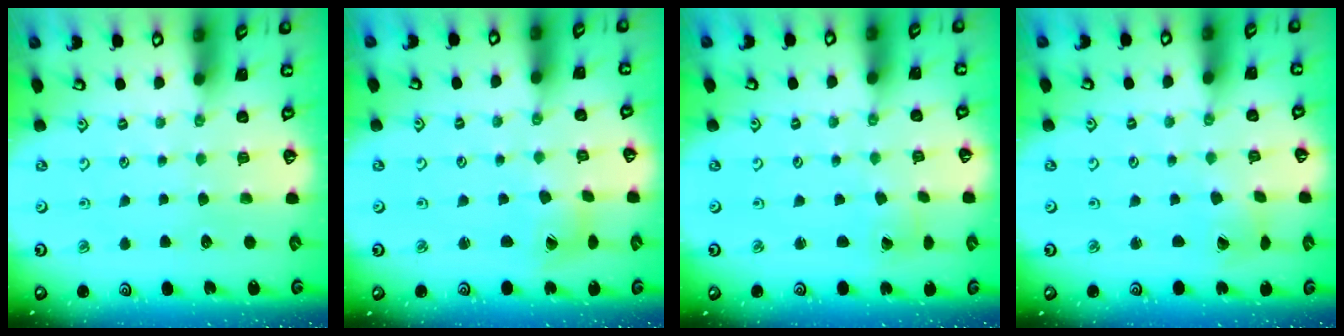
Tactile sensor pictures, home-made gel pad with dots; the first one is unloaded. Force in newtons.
{"total": 3.6, "press": 3.6, "slide": 0.5}
{"total": 2.0, "press": 2.0, "slide": 0.2}
{"total": 1.2, "press": 1.2, "slide": 0.2}